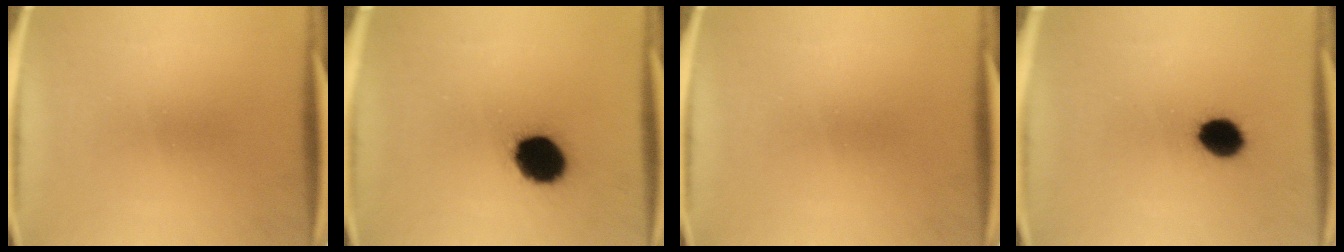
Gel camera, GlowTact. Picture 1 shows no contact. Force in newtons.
{"total": 13.6}
{"total": 0.0}
{"total": 6.4}